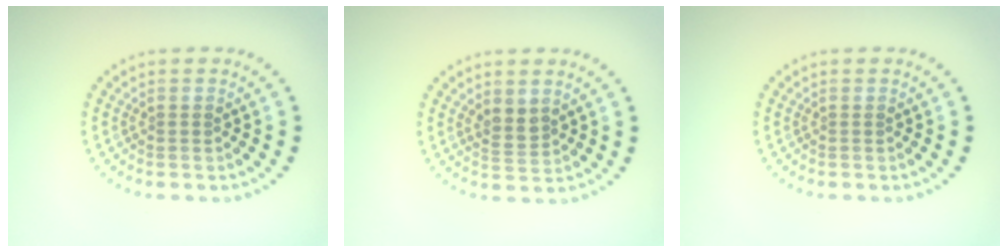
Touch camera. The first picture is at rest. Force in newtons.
{"total": 1.7, "press": 1.5, "slide": 0.8}
{"total": 0.0}